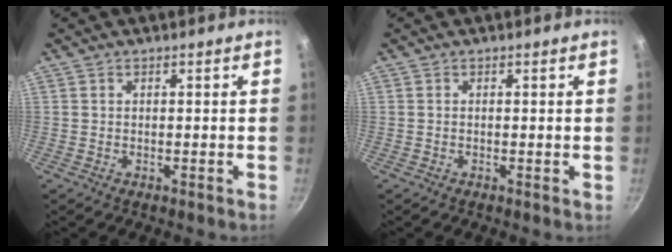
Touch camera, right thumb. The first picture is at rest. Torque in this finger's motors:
{"motor_torque": [0.11, -0.03, 0.07, 0.18, 0.02]}